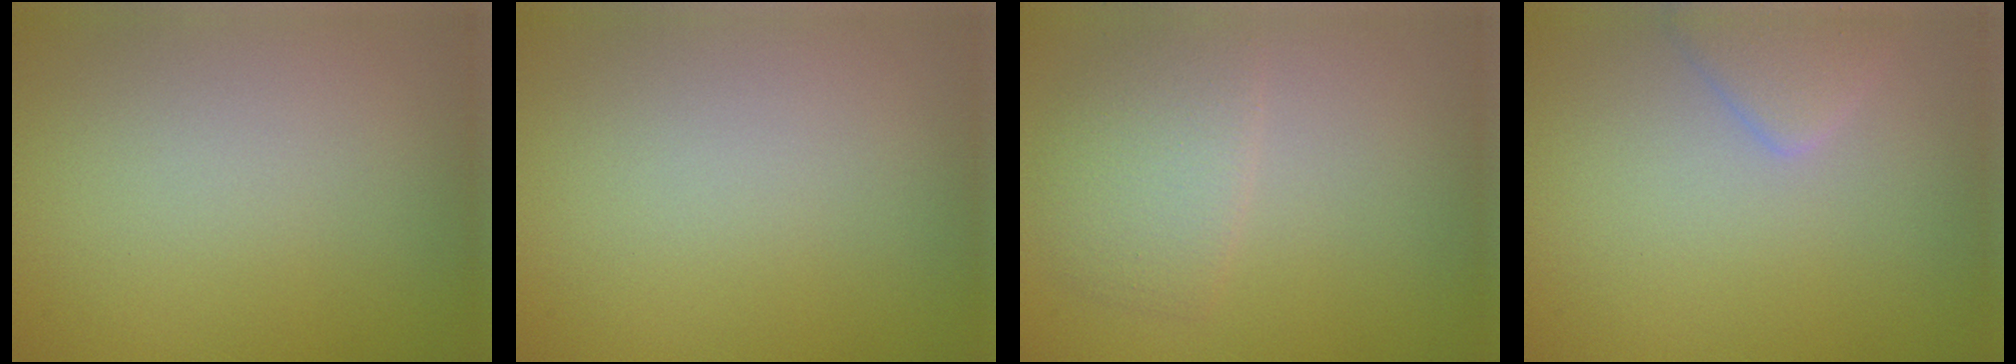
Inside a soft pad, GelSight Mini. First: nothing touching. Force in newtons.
{"total": 0.0}
{"total": 2.9, "press": 2.9, "slide": 0.1}
{"total": 2.0, "press": 2.0, "slide": 0.1}